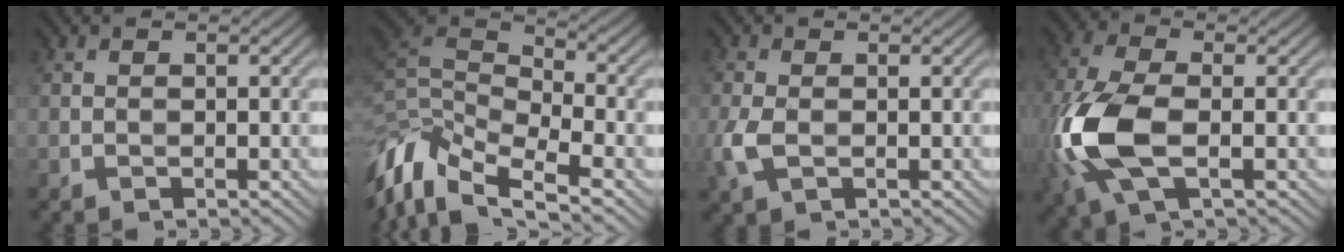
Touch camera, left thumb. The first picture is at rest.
{"total": 11.8, "force": [-6.0, 6.2, 8.0], "torque": [-0.198, -0.010, -0.115]}
{"total": 3.1, "force": [-0.5, 1.6, 2.6], "torque": [-0.072, -0.005, -0.014]}
{"total": 11.5, "force": [-2.3, 5.6, 9.8], "torque": [-0.256, -0.011, -0.052]}